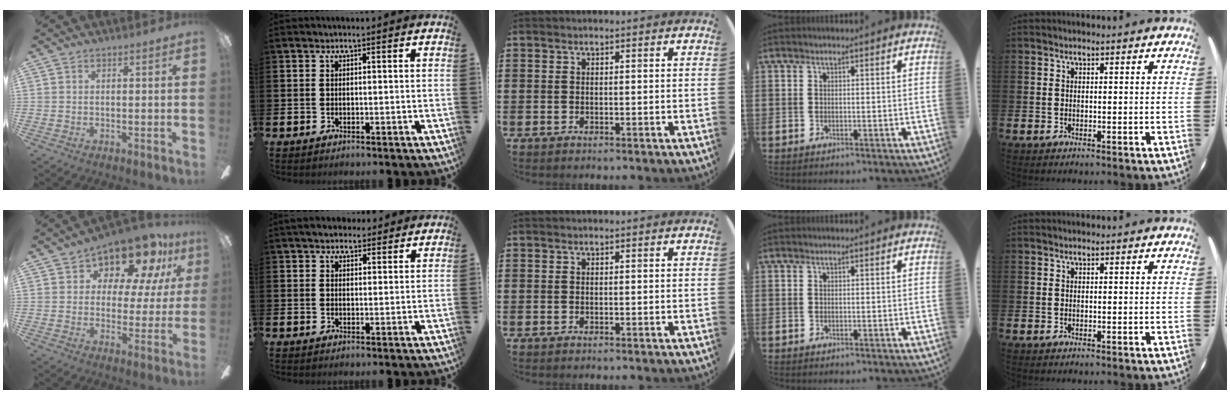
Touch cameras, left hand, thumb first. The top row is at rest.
{"thumb": {"total": 13.5, "force": [10.5, 5.7, 6.4], "torque": [-0.113, -0.071, 0.184]}, "index": {"total": 3.8, "force": [3.5, 1.5, 0.4], "torque": [-0.010, -0.008, 0.063]}}